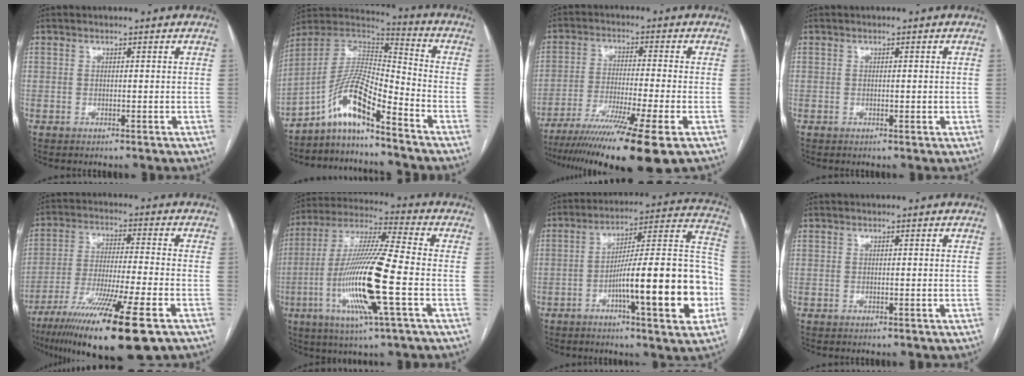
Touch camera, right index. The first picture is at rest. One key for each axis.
{"total": 11.2, "fx": -7.6, "fy": 1.3, "fz": 8.1, "tx": -0.164, "ty": 0.025, "tz": -0.142}
{"total": 15.9, "fx": -11.0, "fy": -1.1, "fz": 11.5, "tx": -0.185, "ty": -0.046, "tz": -0.181}
{"total": 1.1, "fx": 0.0, "fy": 0.6, "fz": 0.9, "tx": -0.013, "ty": 0.000, "tz": 0.001}
{"total": 19.1, "fx": -11.9, "fy": 0.6, "fz": 15.0, "tx": -0.243, "ty": -0.051, "tz": -0.201}
{"total": 17.3, "fx": -4.4, "fy": 0.5, "fz": 16.8, "tx": -0.342, "ty": -0.013, "tz": -0.088}
{"total": 20.9, "fx": -6.0, "fy": 2.5, "fz": 19.9, "tx": -0.253, "ty": 0.022, "tz": -0.085}
{"total": 0.0}